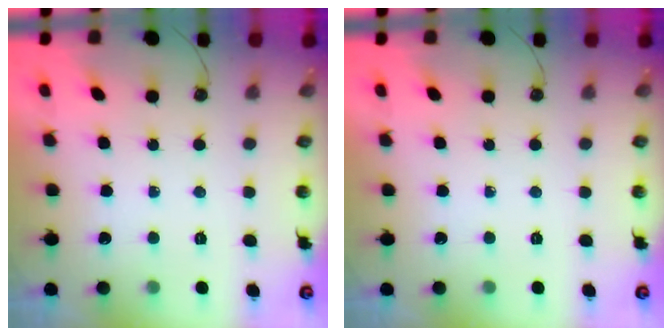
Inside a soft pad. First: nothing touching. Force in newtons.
{"total": 0.0}